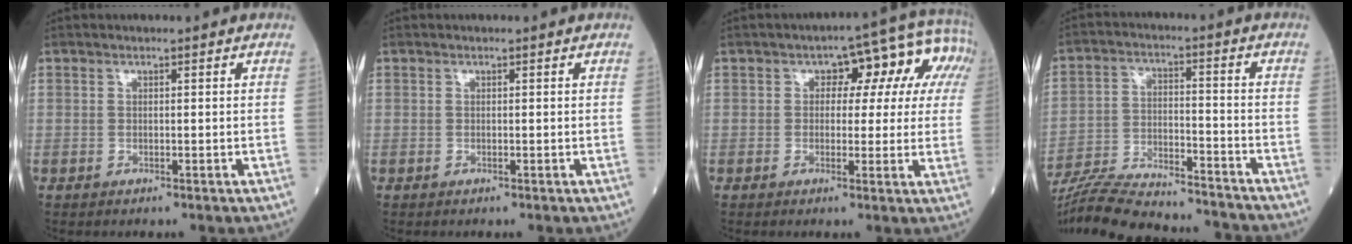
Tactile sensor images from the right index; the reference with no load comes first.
{"total": 0.0}
{"total": 10.1, "force": [2.5, 5.8, 7.9], "torque": [-0.078, 0.050, 0.025]}
{"total": 20.0, "force": [-18.8, 2.9, 6.2], "torque": [-0.139, -0.010, -0.293]}